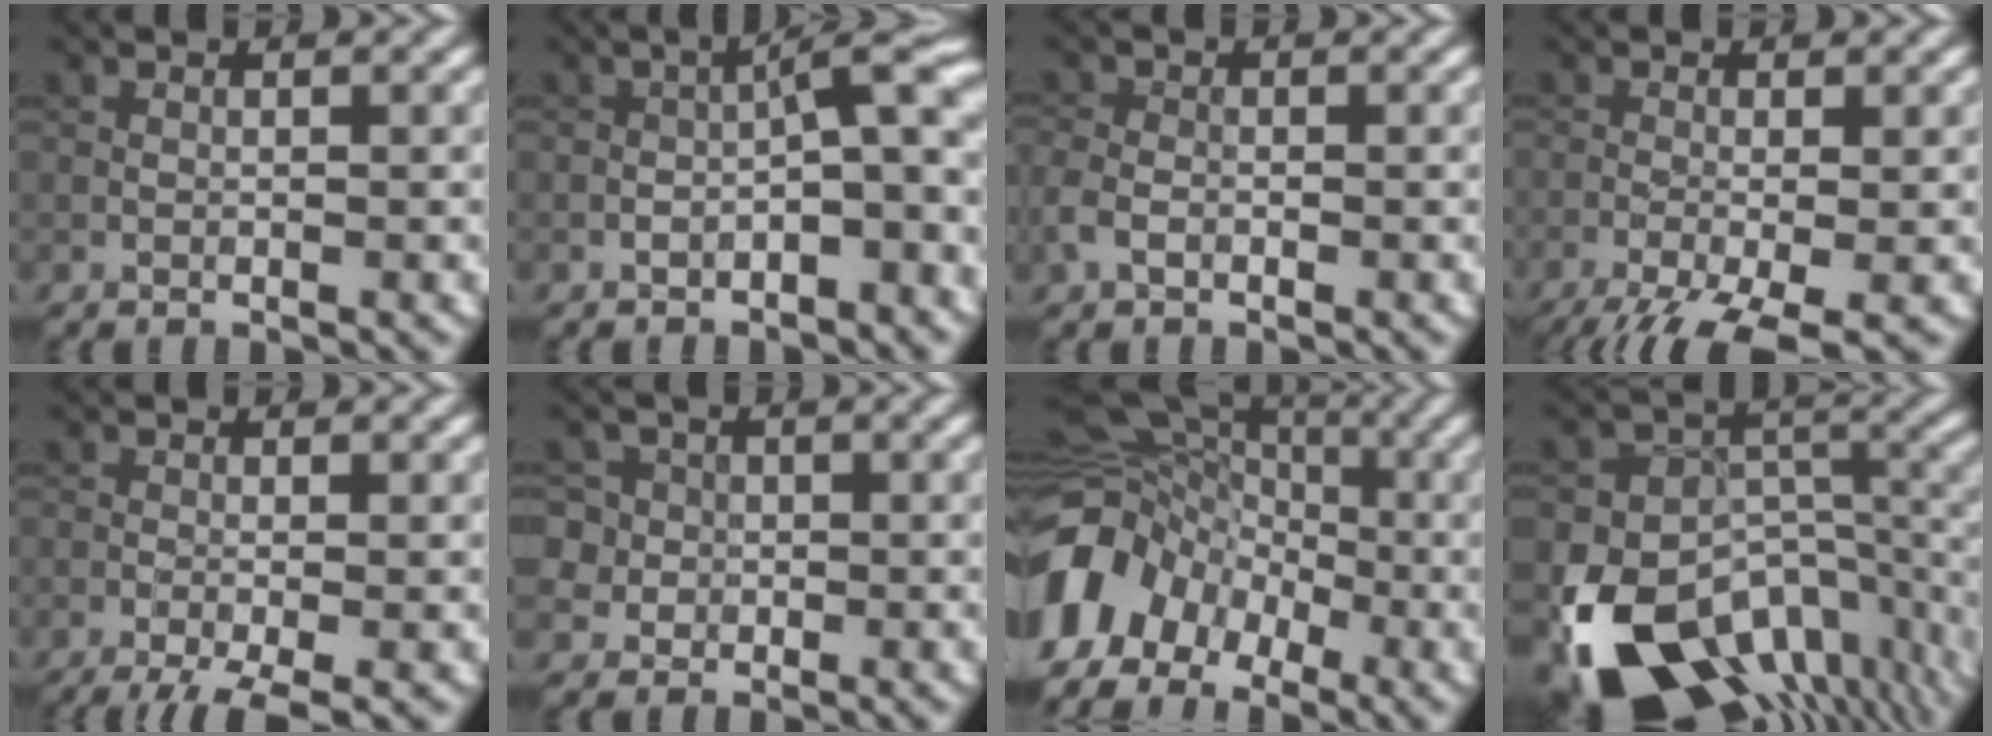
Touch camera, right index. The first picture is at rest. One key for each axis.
{"total": 4.1, "fx": -1.4, "fy": 1.0, "fz": 3.8, "tx": -0.052, "ty": 0.018, "tz": -0.027}
{"total": 2.2, "fx": -1.1, "fy": 1.4, "fz": 1.2, "tx": -0.029, "ty": -0.001, "tz": -0.029}
{"total": 7.3, "fx": -4.5, "fy": 2.2, "fz": 5.3, "tx": -0.105, "ty": -0.037, "tz": -0.075}
{"total": 4.8, "fx": -3.0, "fy": 1.1, "fz": 3.6, "tx": -0.062, "ty": -0.010, "tz": -0.055}
{"total": 6.0, "fx": 1.1, "fy": 5.6, "fz": 2.0, "tx": -0.037, "ty": 0.035, "tz": -0.008}
{"total": 12.6, "fx": -3.8, "fy": 10.2, "fz": 6.4, "tx": -0.144, "ty": 0.003, "tz": -0.076}
{"total": 16.2, "fx": -8.7, "fy": 10.8, "fz": 8.4, "tx": -0.161, "ty": -0.026, "tz": -0.116}